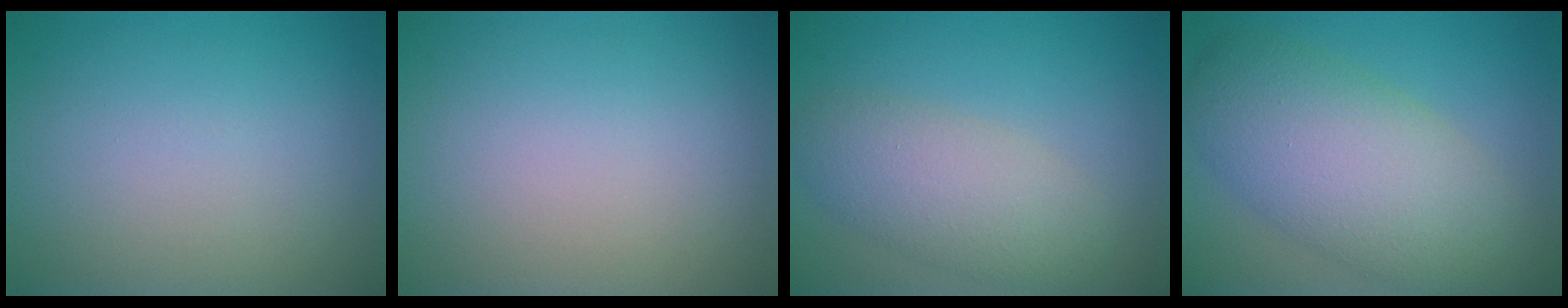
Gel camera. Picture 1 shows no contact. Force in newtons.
{"total": 0.0}
{"total": 4.6, "press": 4.6, "slide": 0.0}
{"total": 8.6, "press": 8.6, "slide": 0.6}